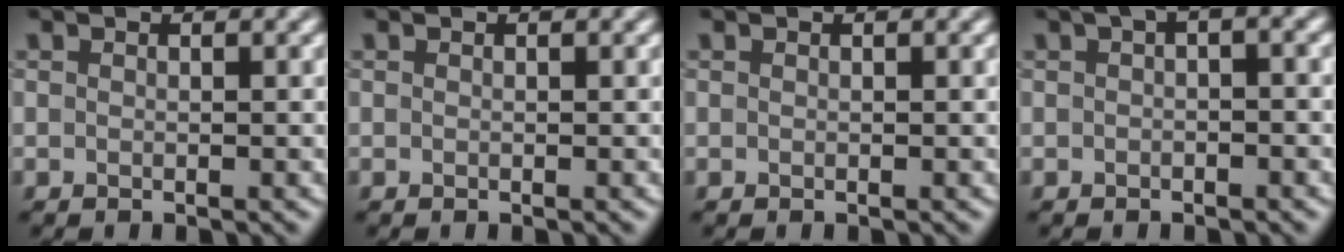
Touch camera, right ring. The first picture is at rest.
{"total": 0.0}
{"total": 0.0}
{"total": 2.1, "force": [0.6, 0.9, 1.8], "torque": [-0.028, 0.011, 0.001]}